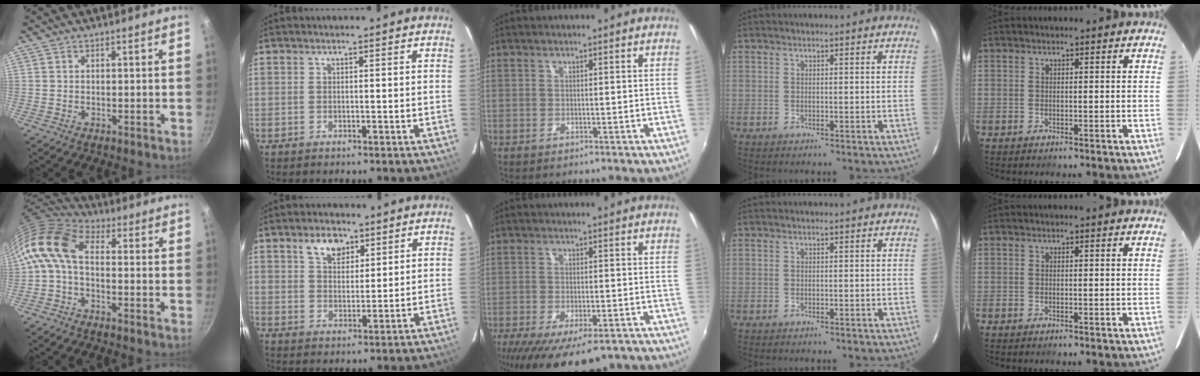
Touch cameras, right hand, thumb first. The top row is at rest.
{"thumb": {"total": 11.0, "force": [-0.4, 6.5, 8.9], "torque": [-0.190, 0.026, -0.026]}, "index": {"total": 5.8, "force": [3.4, 3.4, 3.2], "torque": [-0.047, 0.007, 0.062]}, "middle": {"total": 14.2, "force": [-9.6, 4.9, 9.1], "torque": [-0.183, -0.048, -0.144]}}